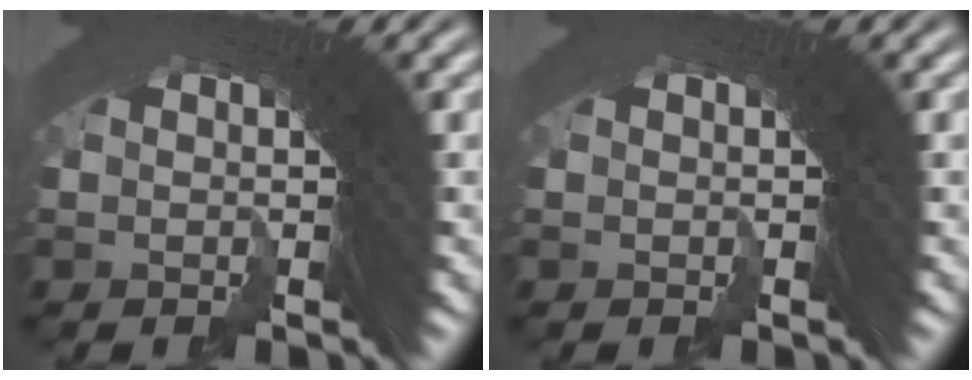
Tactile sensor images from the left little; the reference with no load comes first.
{"total": 0.0}